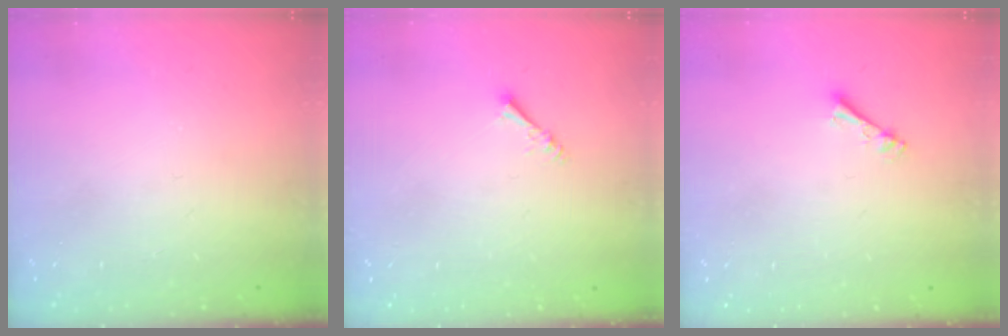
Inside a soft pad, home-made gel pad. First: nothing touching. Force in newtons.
{"total": 1.8, "press": 1.8, "slide": 0.1}
{"total": 2.7, "press": 2.7, "slide": 0.4}